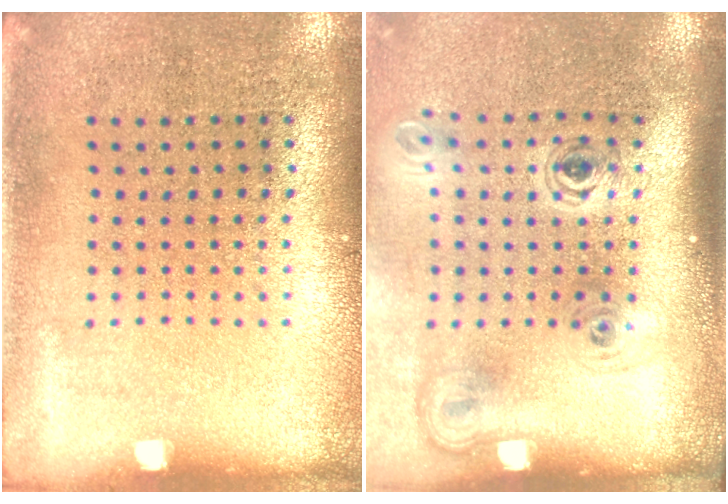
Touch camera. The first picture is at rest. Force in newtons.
{"total": 2.1, "press": 1.4, "slide": 1.6}